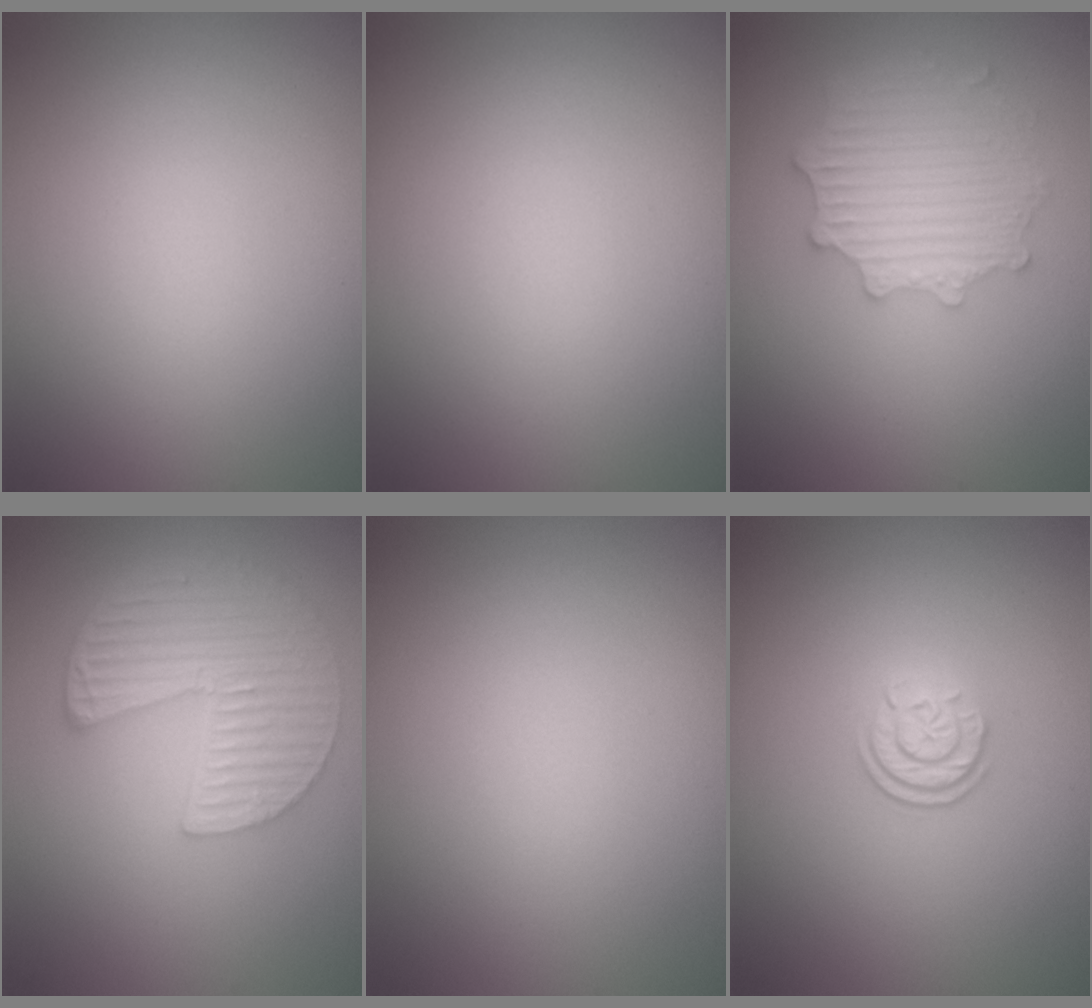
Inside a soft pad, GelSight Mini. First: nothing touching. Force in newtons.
{"total": 0.0}
{"total": 4.5, "press": 3.7, "slide": 2.5}
{"total": 5.6, "press": 4.2, "slide": 3.7}
{"total": 0.0}
{"total": 2.3, "press": 1.7, "slide": 1.5}